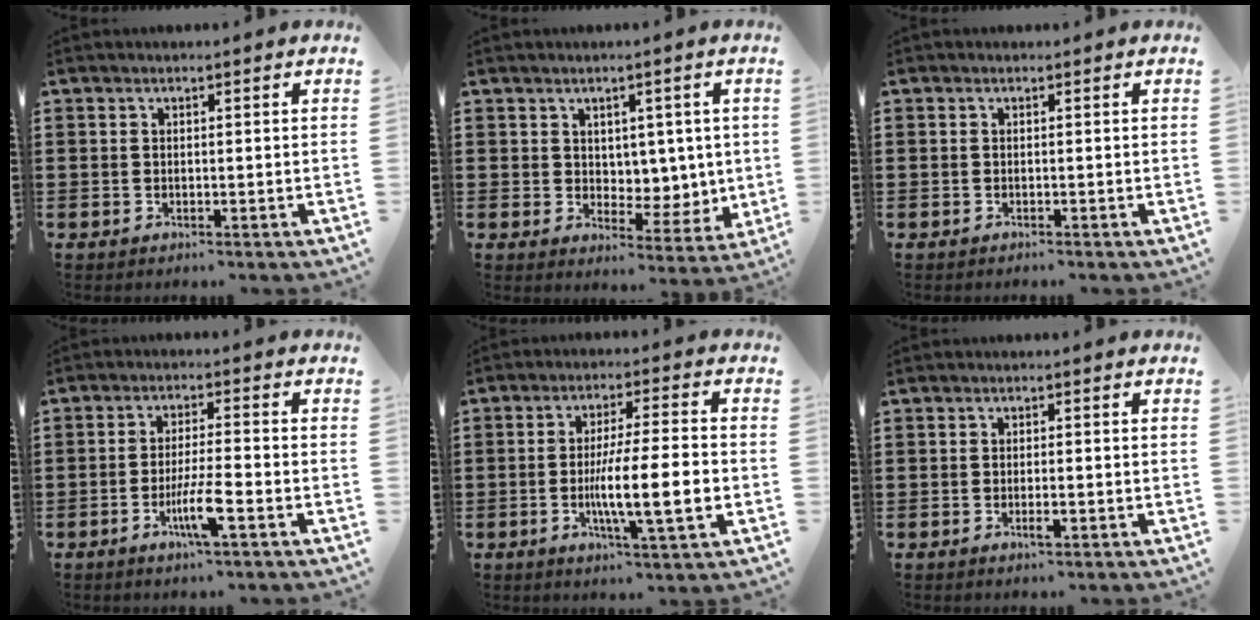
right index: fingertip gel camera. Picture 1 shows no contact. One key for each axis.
{"total": 5.0, "fx": 3.0, "fy": 3.8, "fz": 1.0, "tx": -0.019, "ty": -0.013, "tz": 0.053}
{"total": 0.0}
{"total": 6.1, "fx": -2.6, "fy": 0.5, "fz": 5.5, "tx": -0.110, "ty": -0.015, "tz": -0.049}
{"total": 10.9, "fx": -2.4, "fy": 1.6, "fz": 10.5, "tx": -0.178, "ty": -0.011, "tz": -0.043}
{"total": 1.8, "fx": -0.8, "fy": 0.4, "fz": 1.6, "tx": -0.028, "ty": -0.001, "tz": -0.014}